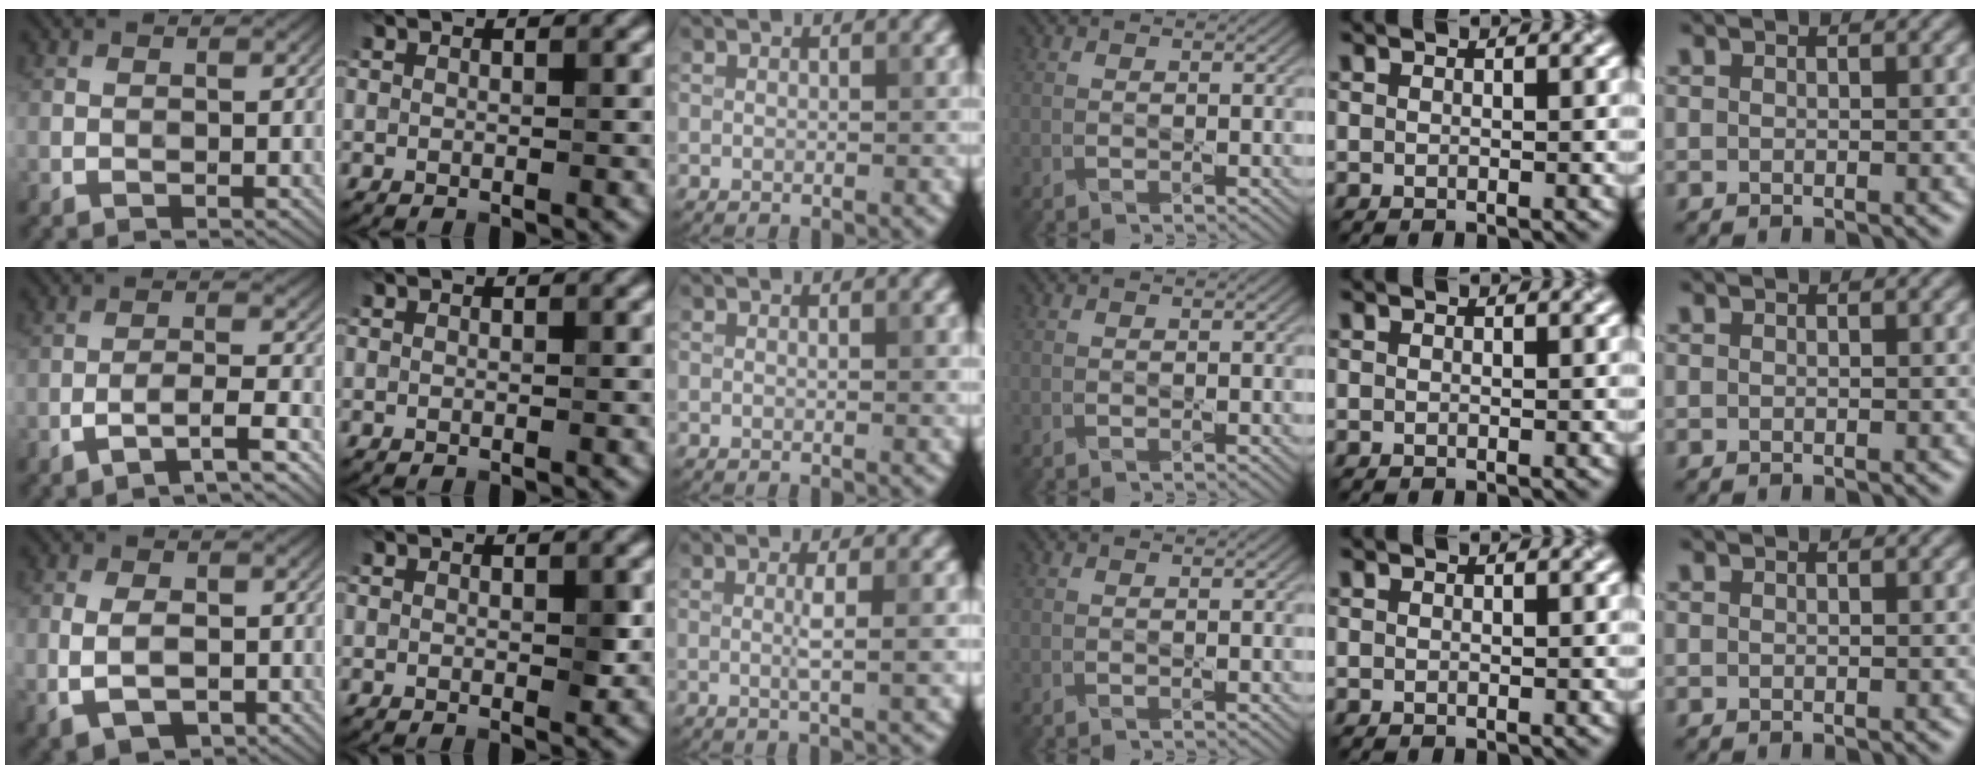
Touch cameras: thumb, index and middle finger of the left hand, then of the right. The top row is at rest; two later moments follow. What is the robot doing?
{"motion": "squeeze", "object": "air blower"}